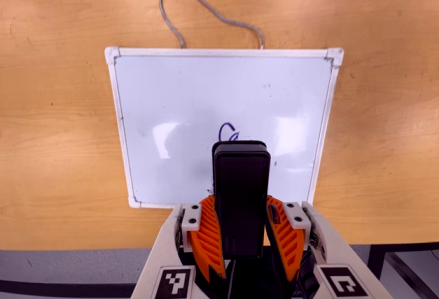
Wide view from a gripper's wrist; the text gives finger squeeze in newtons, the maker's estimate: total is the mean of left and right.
{"total": 9.4, "left": 7.7, "right": 11.0}